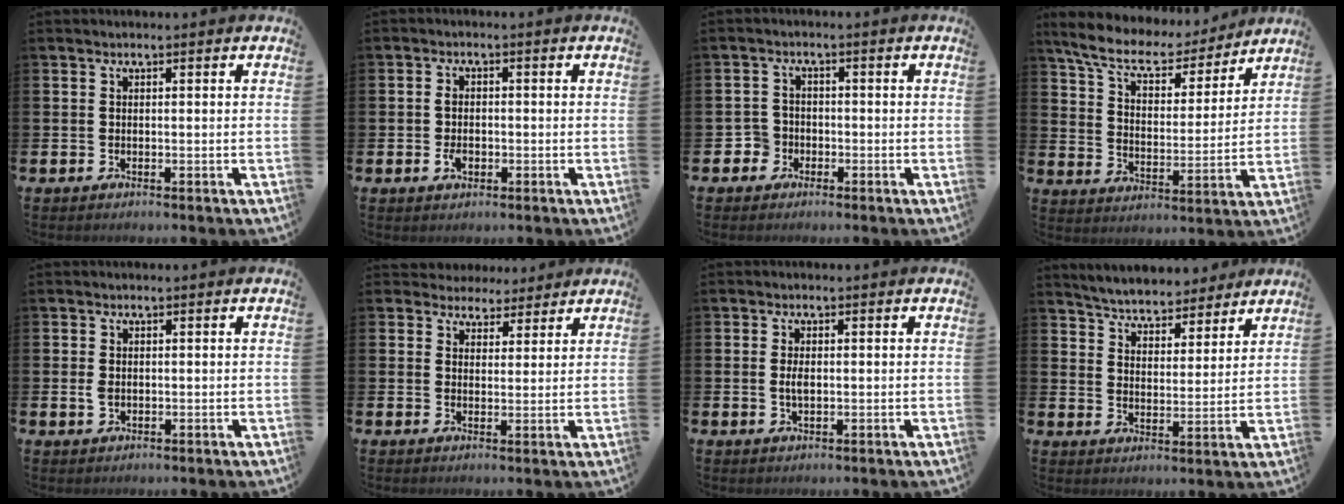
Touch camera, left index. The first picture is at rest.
{"total": 2.5, "force": [-0.4, 1.7, 1.8], "torque": [-0.021, -0.001, -0.013]}
{"total": 2.9, "force": [-2.0, 2.0, -0.5], "torque": [-0.004, 0.007, -0.045]}
{"total": 8.1, "force": [7.2, 2.5, 2.7], "torque": [-0.083, -0.053, 0.122]}
{"total": 1.1, "force": [-0.4, 0.8, 0.5], "torque": [-0.007, 0.005, -0.010]}
{"total": 2.8, "force": [2.3, 1.5, -0.7], "torque": [0.004, -0.015, 0.037]}
{"total": 2.0, "force": [0.1, 0.9, 1.8], "torque": [-0.029, 0.000, 0.000]}
{"total": 4.8, "force": [4.7, 1.0, -0.1], "torque": [-0.015, -0.040, 0.080]}